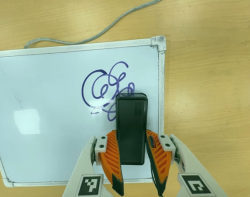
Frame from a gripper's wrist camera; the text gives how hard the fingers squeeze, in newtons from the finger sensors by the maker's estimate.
{"total": 5.9, "left": 4.1, "right": 7.7}